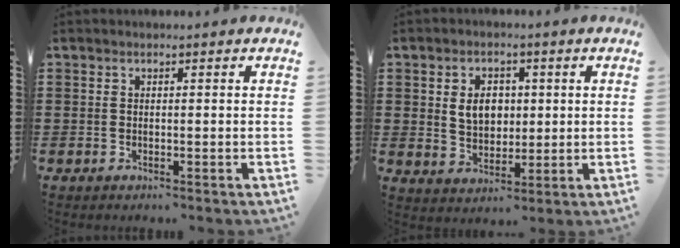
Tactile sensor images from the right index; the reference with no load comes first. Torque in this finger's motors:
{"motor_torque": [0.39, 0.25, 0.55, 0.07]}